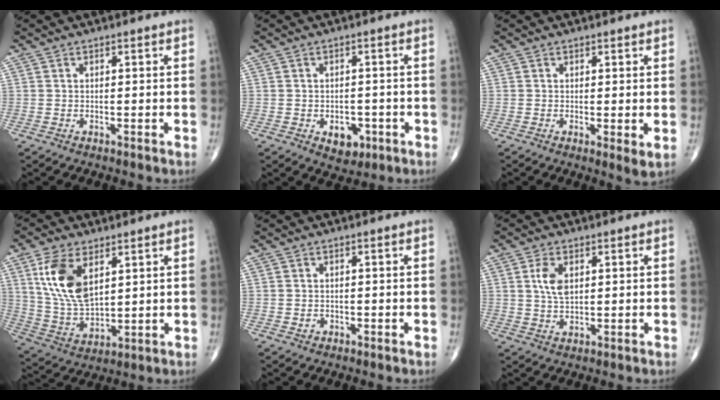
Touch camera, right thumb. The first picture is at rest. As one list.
[{"total": 4.9, "force": [-1.9, 3.4, 3.0], "torque": [-0.019, 0.008, -0.017]}, {"total": 2.4, "force": [0.1, 0.6, 2.4], "torque": [-0.038, -0.011, -0.003]}, {"total": 13.3, "force": [5.2, 7.0, 10.1], "torque": [-0.194, -0.021, 0.112]}, {"total": 0.9, "force": [-0.3, 0.8, 0.3], "torque": [-0.003, 0.004, -0.004]}, {"total": 4.7, "force": [1.3, 2.6, 3.8], "torque": [-0.074, -0.005, 0.025]}]